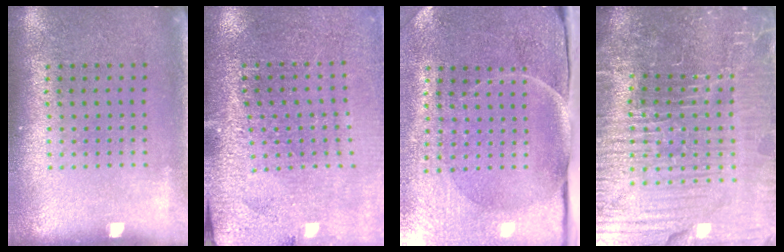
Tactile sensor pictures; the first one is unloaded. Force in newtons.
{"total": 2.8, "press": 2.8, "slide": 0.1}
{"total": 4.9, "press": 4.0, "slide": 2.9}
{"total": 7.1, "press": 6.3, "slide": 3.3}